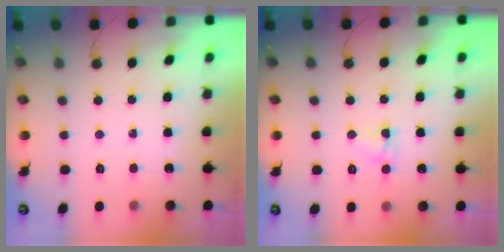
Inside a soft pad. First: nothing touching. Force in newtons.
{"total": 4.8, "press": 4.8, "slide": 0.5}